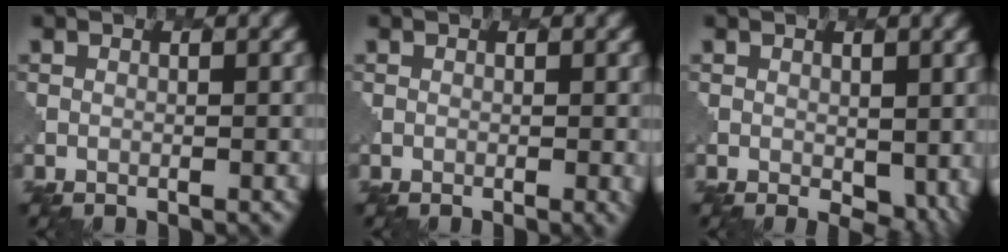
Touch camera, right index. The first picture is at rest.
{"total": 1.1, "force": [-0.1, 0.3, 1.0], "torque": [-0.012, -0.001, 0.001]}
{"total": 4.0, "force": [0.2, 2.4, 3.2], "torque": [-0.050, -0.014, 0.013]}